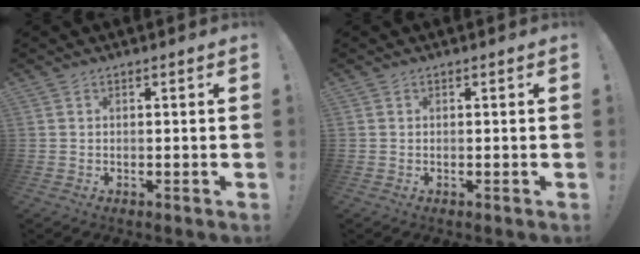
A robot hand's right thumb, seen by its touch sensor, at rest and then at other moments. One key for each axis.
{"total": 0.0}